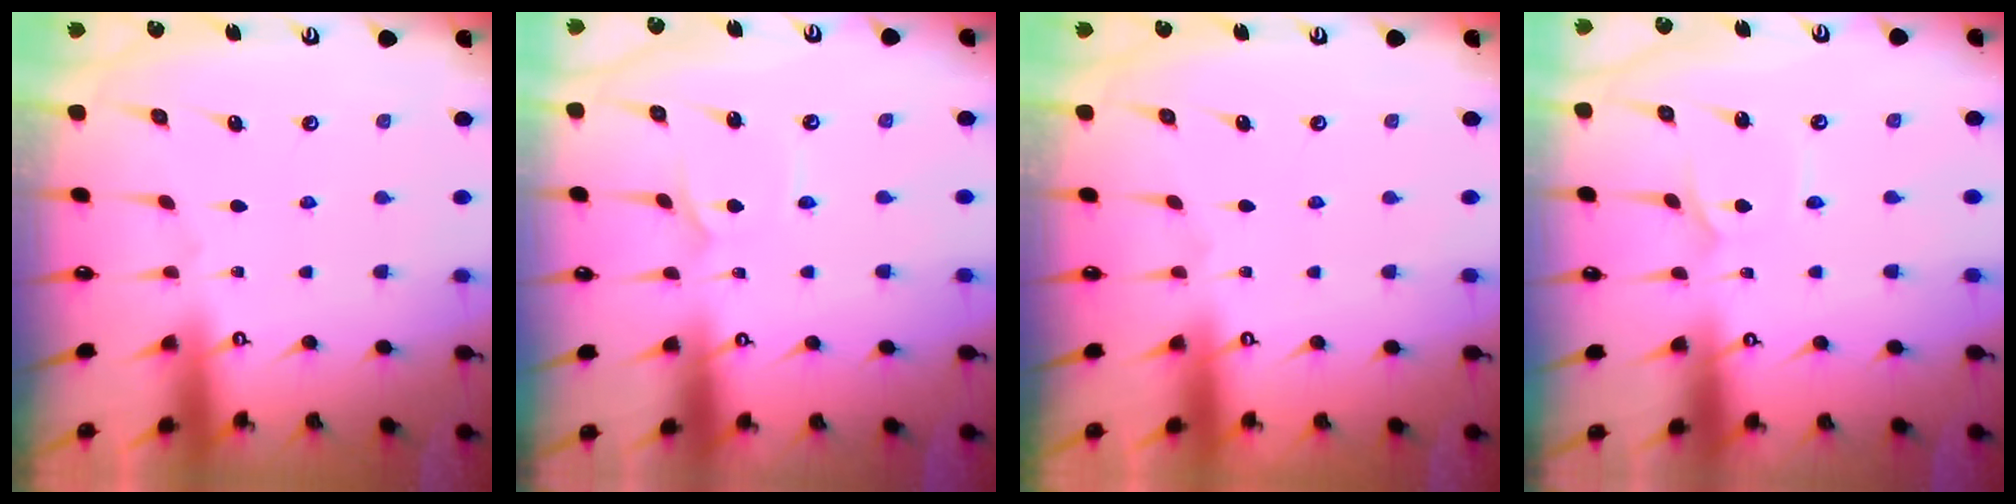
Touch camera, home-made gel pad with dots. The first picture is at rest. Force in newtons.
{"total": 1.4, "press": 1.3, "slide": 0.1}
{"total": 0.0}
{"total": 1.4, "press": 1.3, "slide": 0.1}